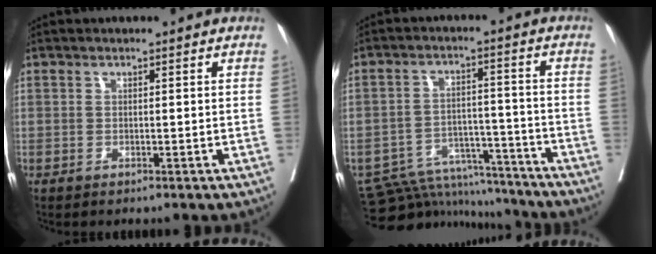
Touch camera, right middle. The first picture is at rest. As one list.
[{"total": 12.6, "force": [-12.2, 2.7, 0.9], "torque": [-0.011, 0.023, -0.185]}]